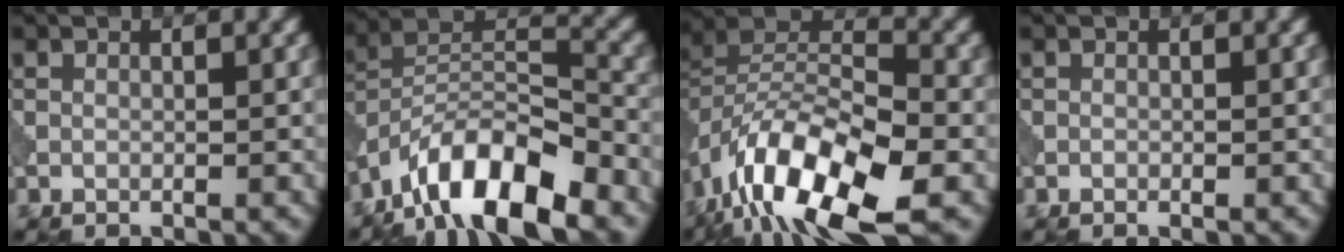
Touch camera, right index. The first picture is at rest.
{"total": 11.1, "force": [-7.7, 3.7, 7.1], "torque": [-0.115, 0.012, -0.158]}
{"total": 13.4, "force": [-7.5, 5.2, 9.8], "torque": [-0.172, -0.002, -0.145]}
{"total": 0.0}